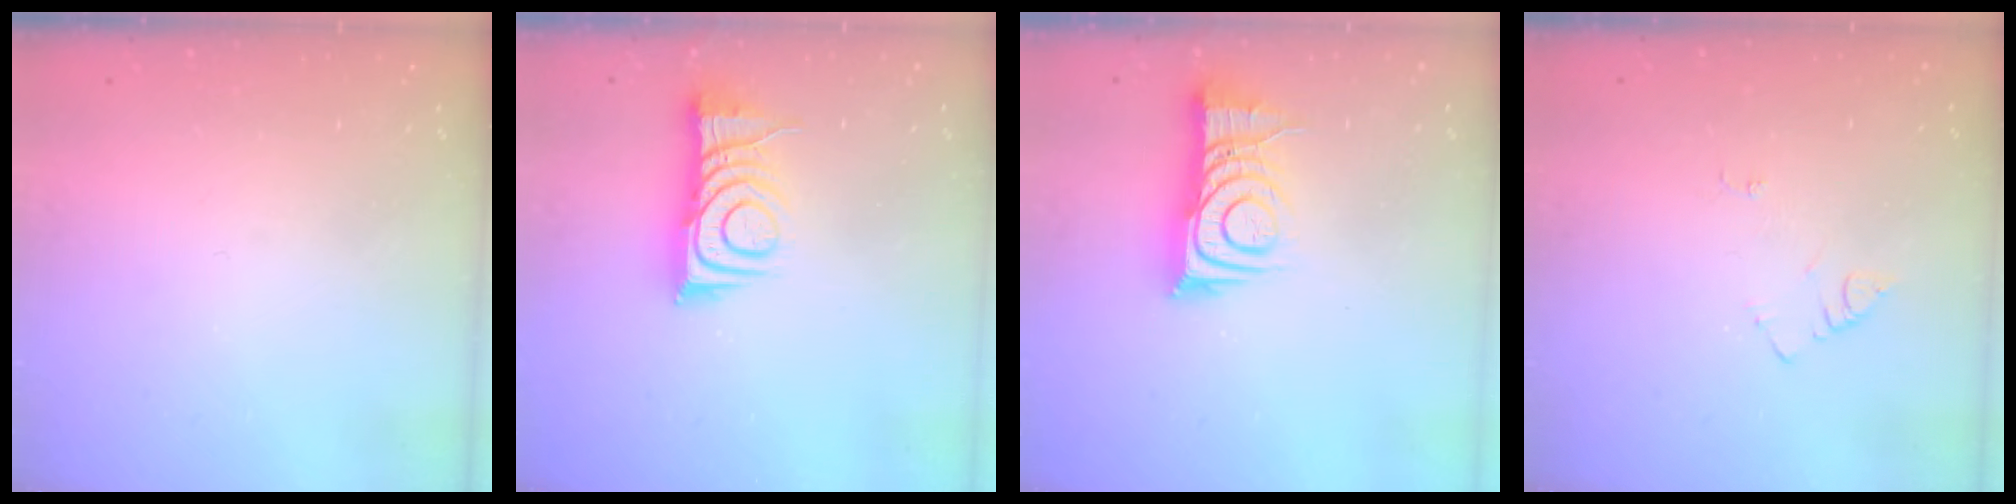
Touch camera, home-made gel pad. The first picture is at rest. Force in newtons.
{"total": 10.0, "press": 10.0, "slide": 0.3}
{"total": 10.6, "press": 10.6, "slide": 1.0}
{"total": 4.2, "press": 4.2, "slide": 0.4}